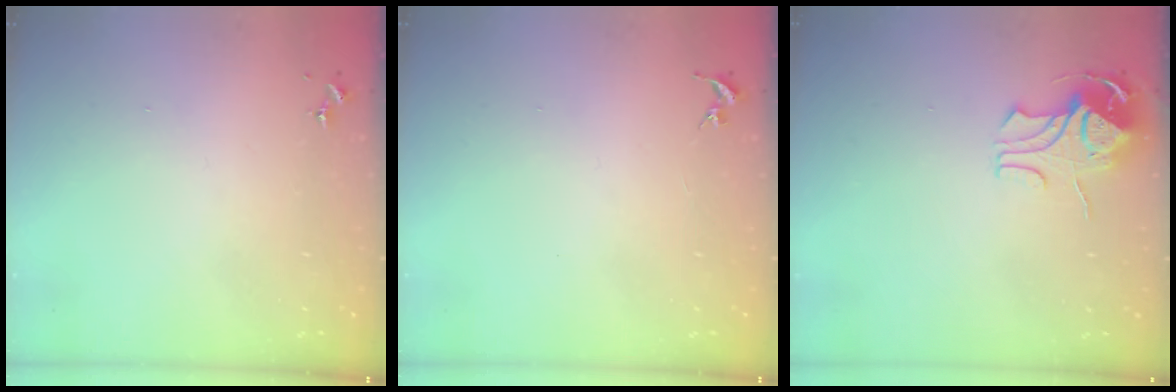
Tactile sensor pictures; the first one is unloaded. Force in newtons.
{"total": 0.0}
{"total": 8.5, "press": 8.4, "slide": 0.8}